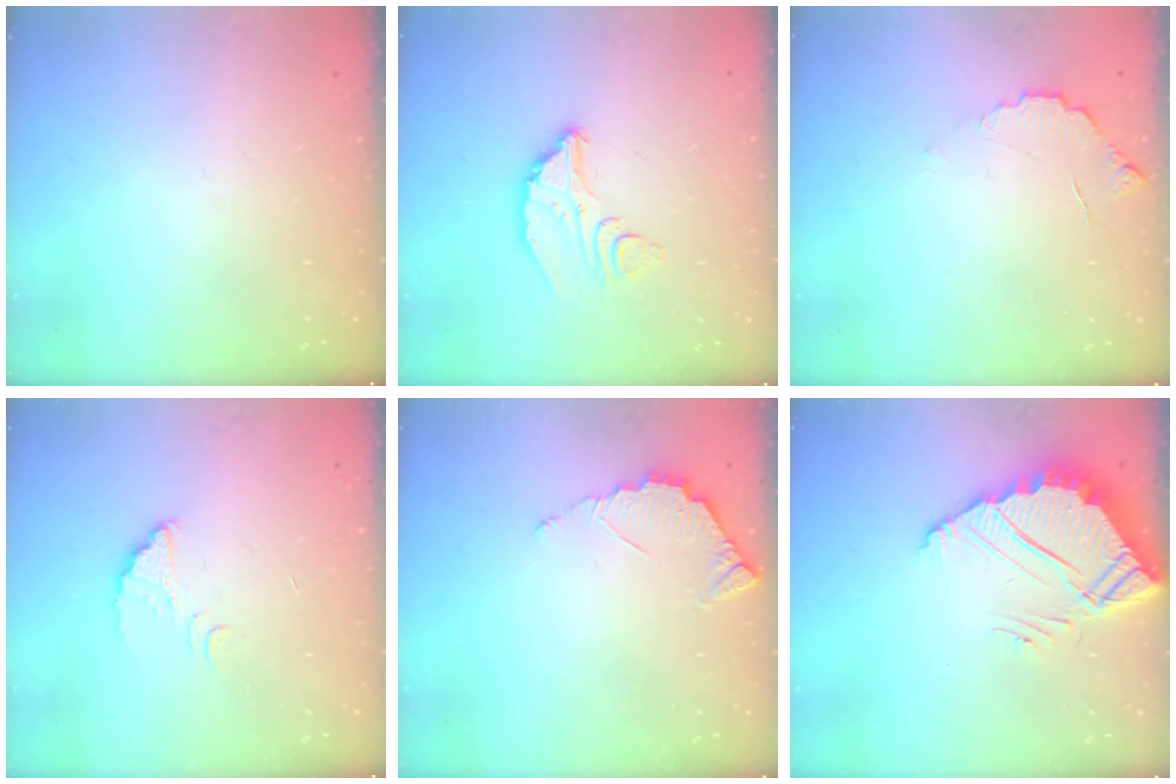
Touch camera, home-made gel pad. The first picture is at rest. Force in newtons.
{"total": 7.5, "press": 7.4, "slide": 0.6}
{"total": 3.9, "press": 3.8, "slide": 0.3}
{"total": 3.4, "press": 3.4, "slide": 0.2}
{"total": 4.0, "press": 4.0, "slide": 0.3}
{"total": 7.5, "press": 7.5, "slide": 0.6}